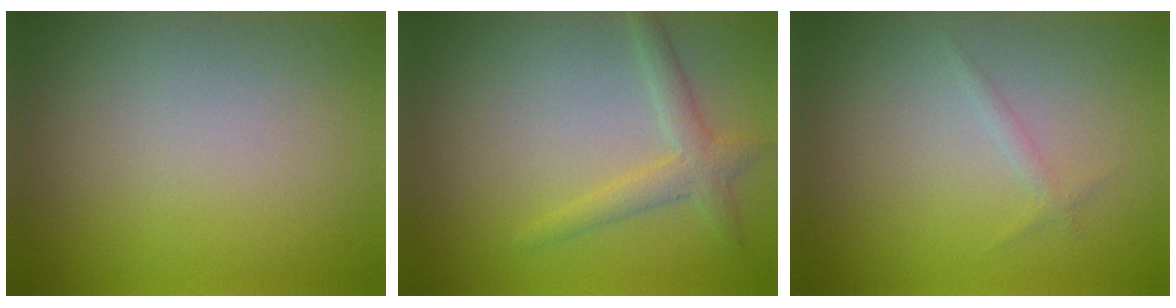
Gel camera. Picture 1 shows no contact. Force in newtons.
{"total": 2.4, "press": 2.4, "slide": 0.1}
{"total": 0.8, "press": 0.8, "slide": 0.1}